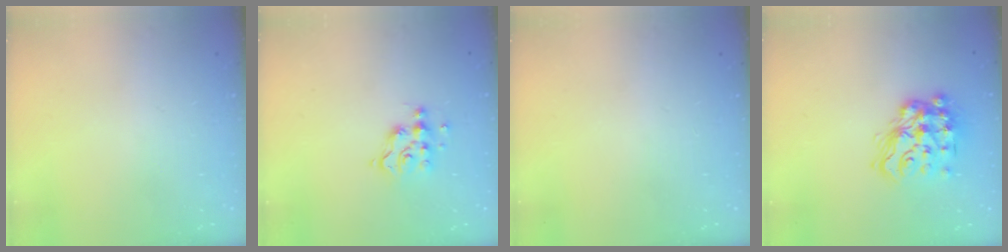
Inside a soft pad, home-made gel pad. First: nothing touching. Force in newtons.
{"total": 7.5, "press": 7.5, "slide": 0.6}
{"total": 0.0}
{"total": 16.6, "press": 16.5, "slide": 1.9}